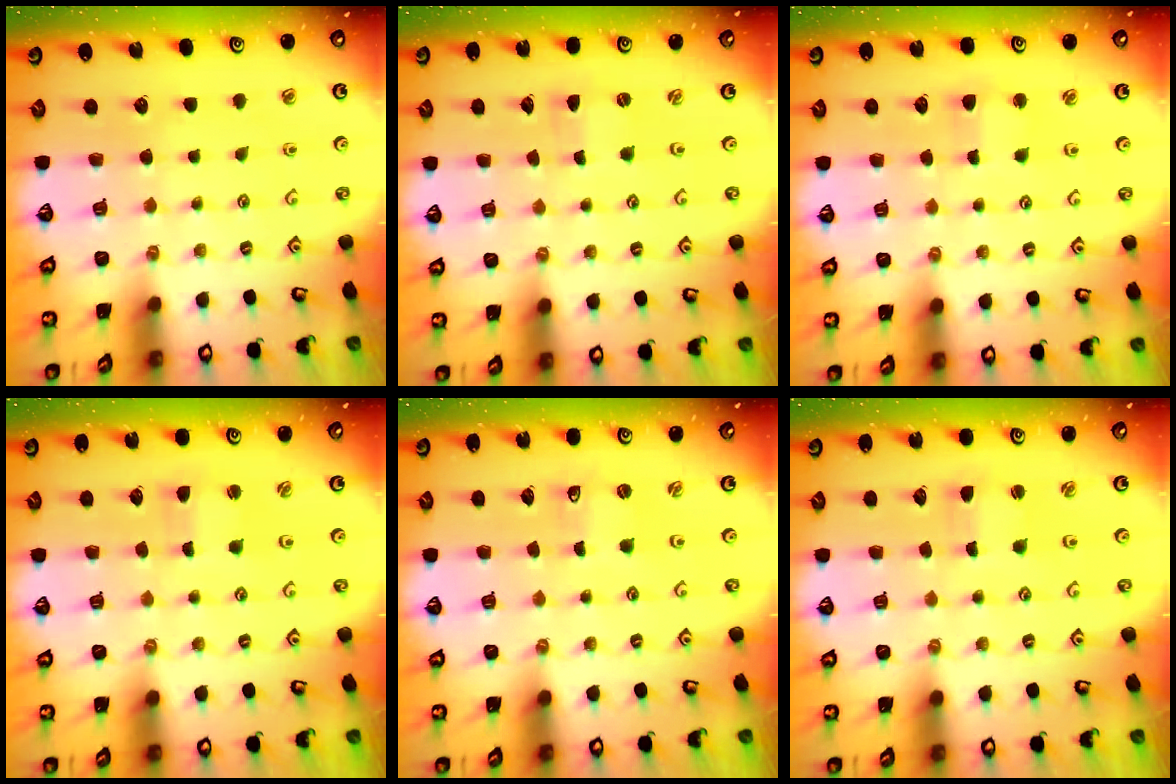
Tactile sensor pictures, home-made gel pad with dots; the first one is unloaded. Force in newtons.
{"total": 0.0}
{"total": 3.3, "press": 3.3, "slide": 0.3}
{"total": 1.9, "press": 1.9, "slide": 0.4}
{"total": 0.6, "press": 0.6, "slide": 0.0}
{"total": 2.2, "press": 2.2, "slide": 0.2}